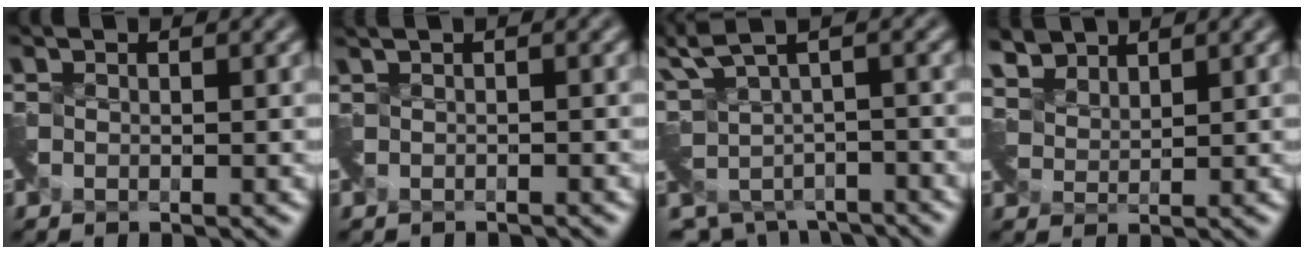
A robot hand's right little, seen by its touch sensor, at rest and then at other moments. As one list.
[{"total": 1.5, "force": [-0.6, 0.7, 1.2], "torque": [-0.021, -0.016, -0.012]}, {"total": 5.2, "force": [0.2, 3.1, 4.2], "torque": [-0.111, -0.036, 0.031]}, {"total": 3.9, "force": [3.7, 1.3, 0.4], "torque": [-0.030, -0.008, 0.085]}]